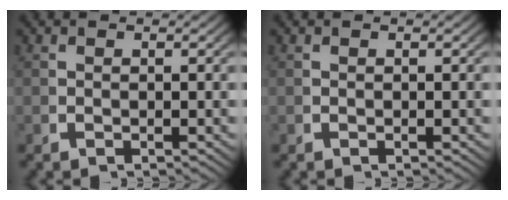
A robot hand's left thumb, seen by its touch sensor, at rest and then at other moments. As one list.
[{"total": 0.0}]